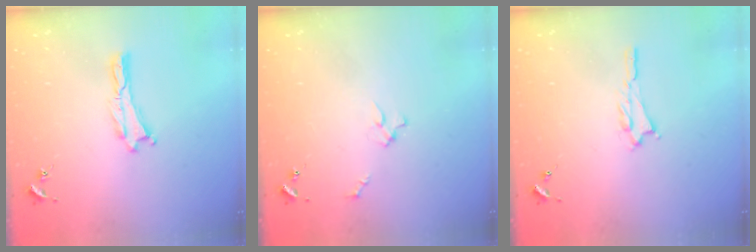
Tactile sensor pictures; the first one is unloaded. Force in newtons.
{"total": 2.3, "press": 2.2, "slide": 0.3}
{"total": 1.1, "press": 1.1, "slide": 0.2}